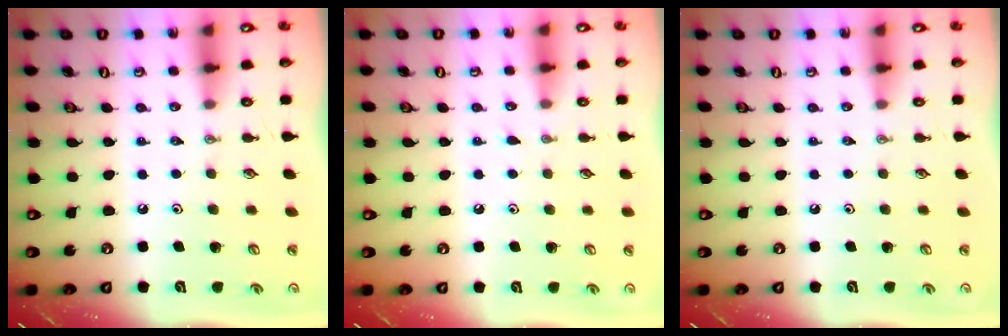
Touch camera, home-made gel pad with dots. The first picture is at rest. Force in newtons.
{"total": 3.7, "press": 3.7, "slide": 0.5}
{"total": 0.0}